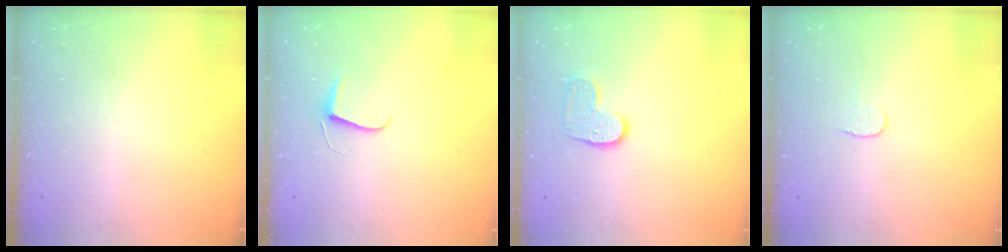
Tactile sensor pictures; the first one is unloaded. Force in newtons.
{"total": 5.9, "press": 5.8, "slide": 0.6}
{"total": 8.3, "press": 8.3, "slide": 0.3}
{"total": 3.9, "press": 3.9, "slide": 0.2}